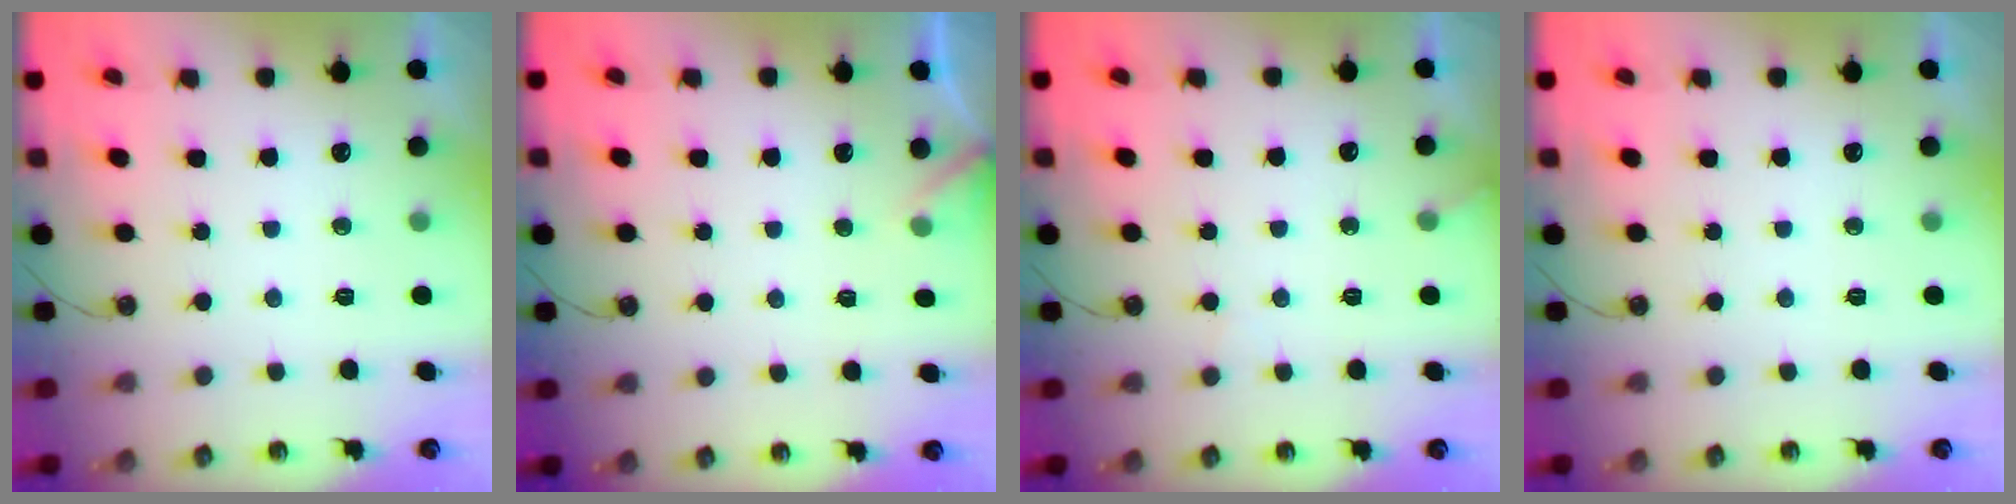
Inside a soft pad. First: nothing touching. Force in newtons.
{"total": 4.1, "press": 4.1, "slide": 0.5}
{"total": 4.4, "press": 4.3, "slide": 0.2}
{"total": 0.0}